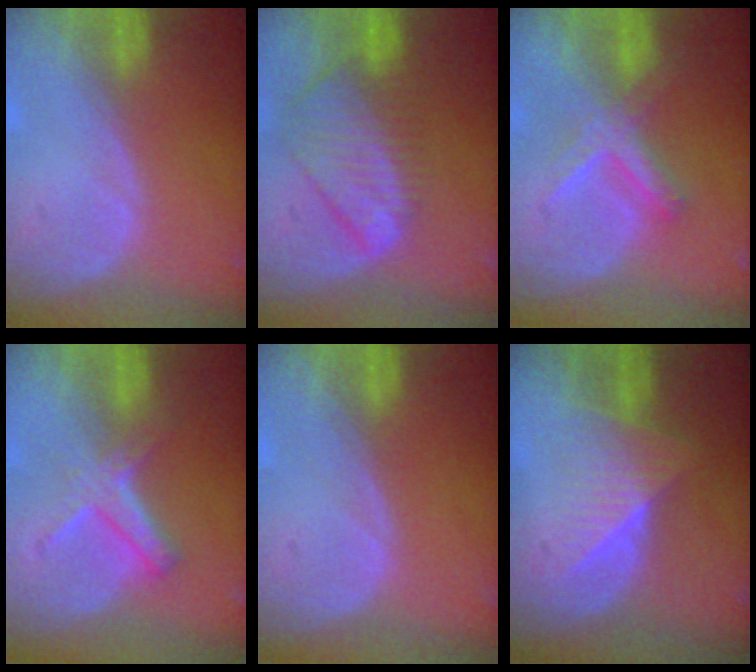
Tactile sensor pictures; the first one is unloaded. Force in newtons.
{"total": 9.0, "press": 7.8, "slide": 4.5}
{"total": 5.5, "press": 5.4, "slide": 1.1}
{"total": 5.8, "press": 5.2, "slide": 2.7}
{"total": 0.0}
{"total": 6.6, "press": 5.9, "slide": 2.9}